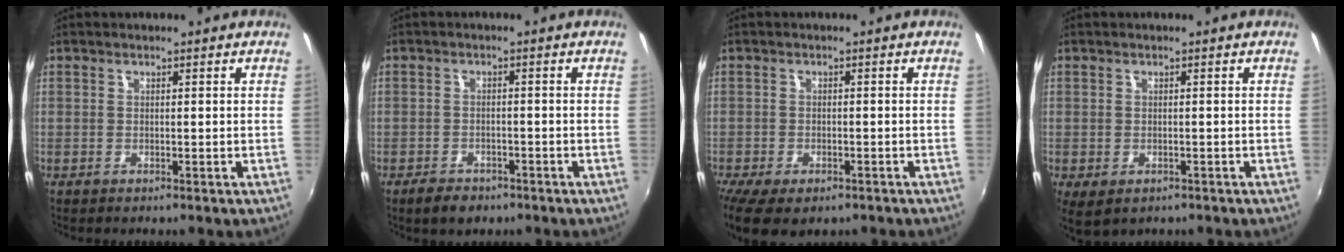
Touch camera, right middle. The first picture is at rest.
{"total": 4.0, "force": [-2.9, 2.3, 1.6], "torque": [-0.044, -0.004, -0.044]}
{"total": 8.9, "force": [-6.0, 3.9, 5.4], "torque": [-0.131, -0.041, -0.094]}
{"total": 3.7, "force": [-1.6, 2.3, 2.4], "torque": [-0.048, -0.017, -0.018]}